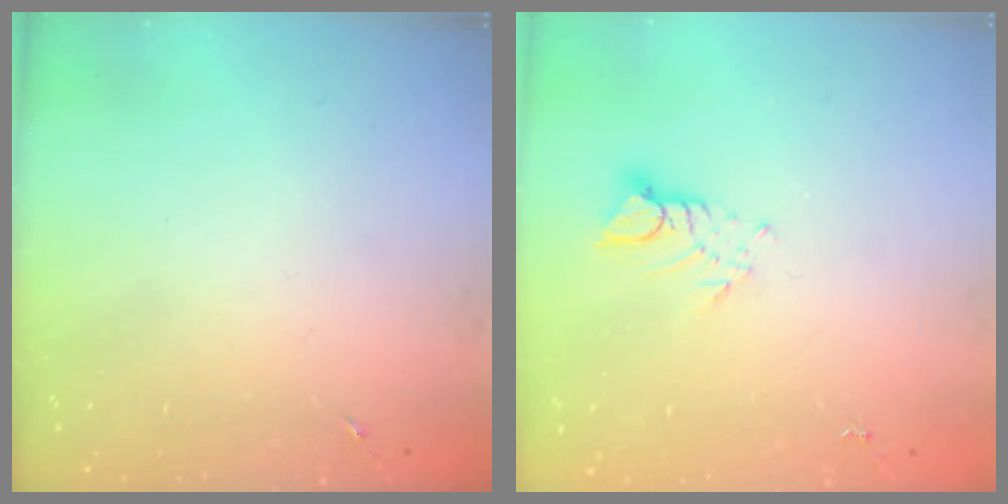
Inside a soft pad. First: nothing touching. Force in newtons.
{"total": 5.1, "press": 5.0, "slide": 0.3}